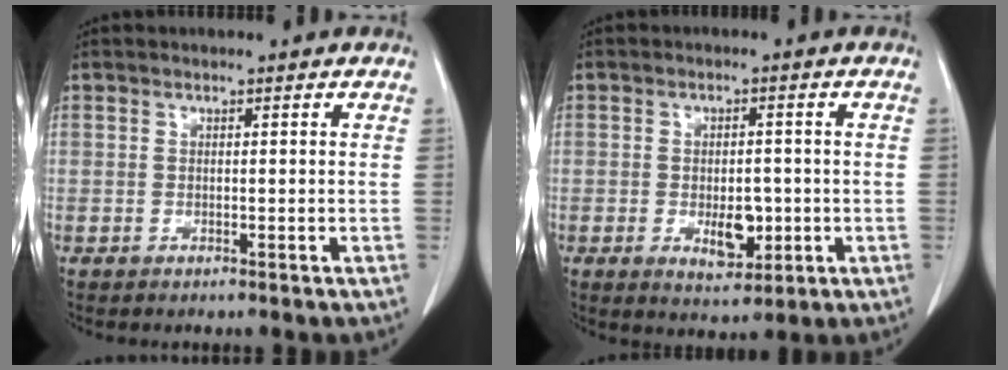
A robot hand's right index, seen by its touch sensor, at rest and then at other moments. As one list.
[{"total": 5.4, "force": [-1.3, 2.8, 4.5], "torque": [-0.066, -0.003, -0.010]}]